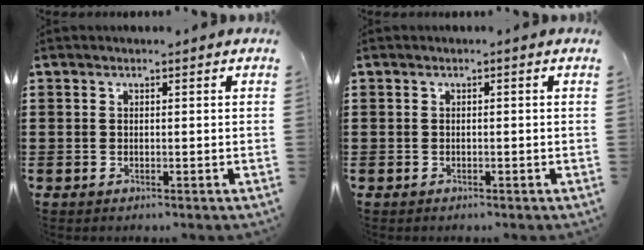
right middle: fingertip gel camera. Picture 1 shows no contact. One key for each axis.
{"total": 0.0}